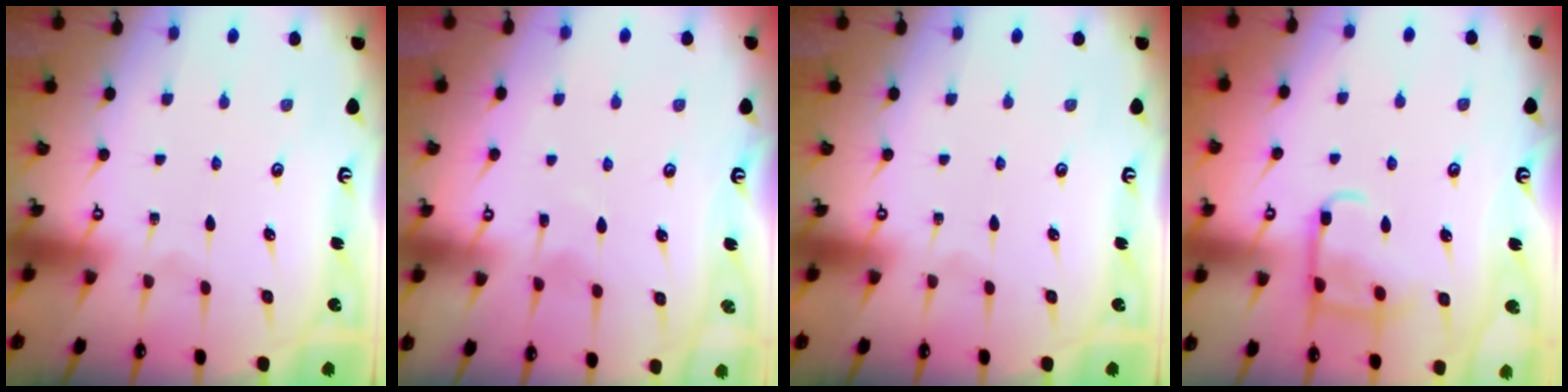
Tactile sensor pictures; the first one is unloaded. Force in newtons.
{"total": 4.2, "press": 4.2, "slide": 0.5}
{"total": 0.0}
{"total": 9.9, "press": 9.9, "slide": 0.4}